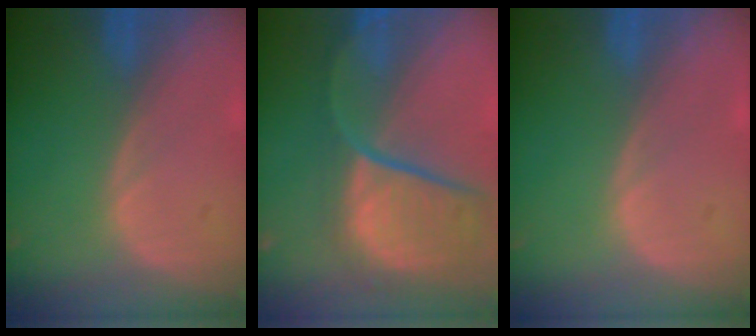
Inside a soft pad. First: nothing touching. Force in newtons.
{"total": 12.0, "press": 9.9, "slide": 6.8}
{"total": 0.0}